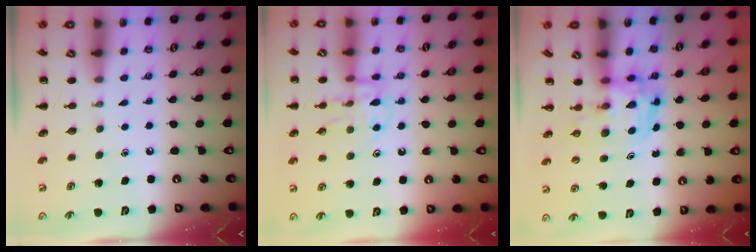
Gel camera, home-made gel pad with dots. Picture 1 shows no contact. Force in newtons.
{"total": 12.4, "press": 12.4, "slide": 0.9}
{"total": 3.5, "press": 3.4, "slide": 0.6}